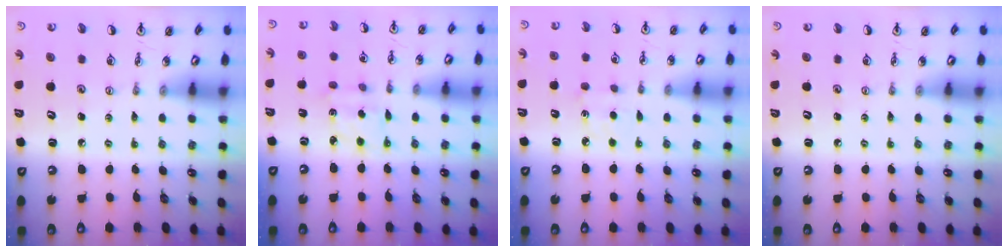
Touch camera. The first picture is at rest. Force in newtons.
{"total": 2.6, "press": 2.6, "slide": 0.6}
{"total": 4.2, "press": 4.1, "slide": 0.5}
{"total": 0.0}